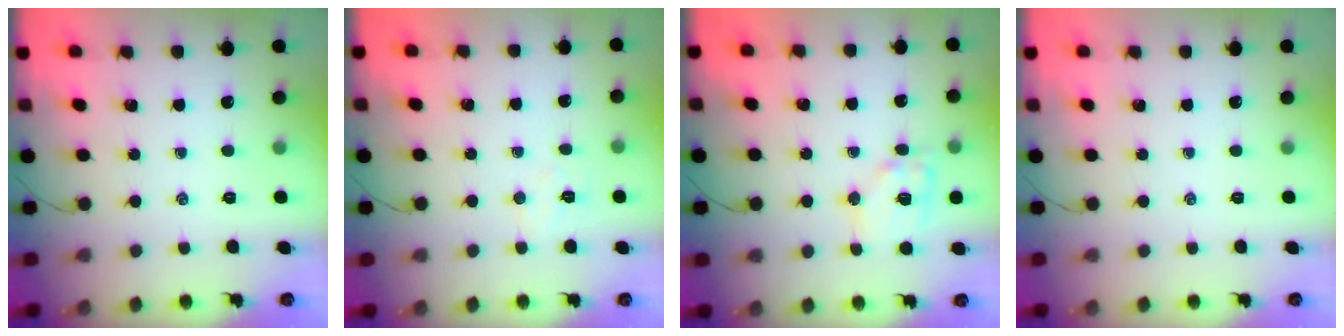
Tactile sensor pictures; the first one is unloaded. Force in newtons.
{"total": 3.9, "press": 3.8, "slide": 0.8}
{"total": 10.9, "press": 10.8, "slide": 1.7}
{"total": 0.0}